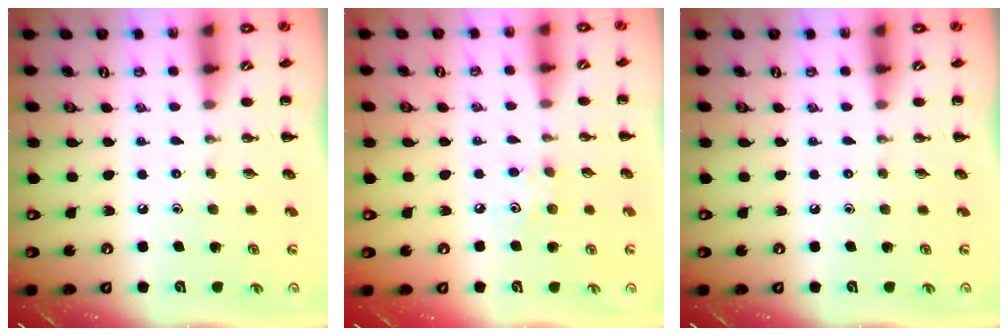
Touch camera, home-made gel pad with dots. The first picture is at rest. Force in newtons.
{"total": 4.7, "press": 4.6, "slide": 1.1}
{"total": 0.0}